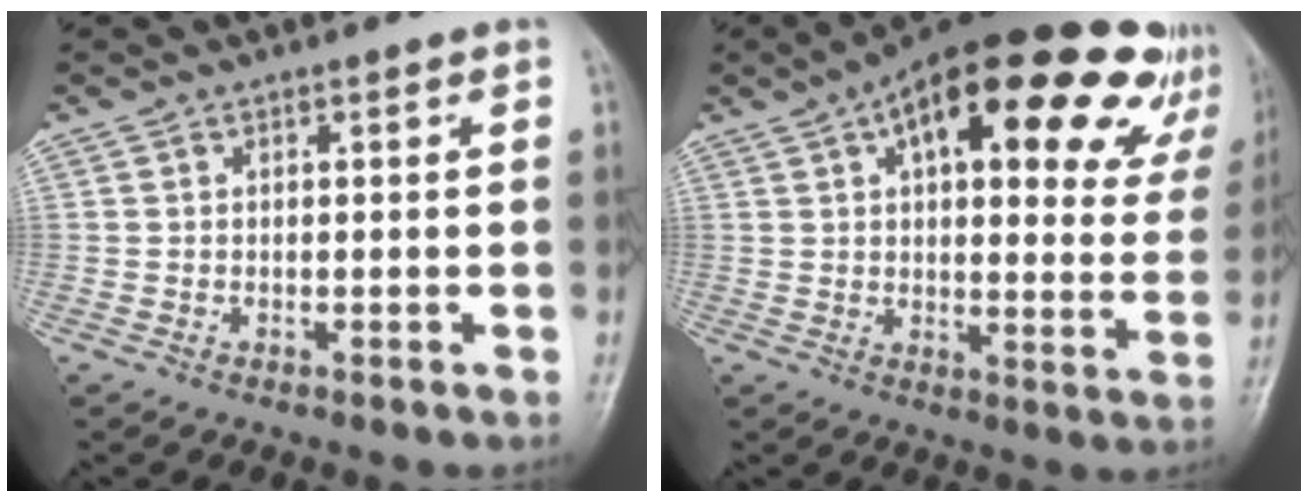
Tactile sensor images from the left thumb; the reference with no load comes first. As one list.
[{"total": 28.2, "force": [14.7, 11.5, 21.1], "torque": [-0.265, 0.005, 0.194]}]